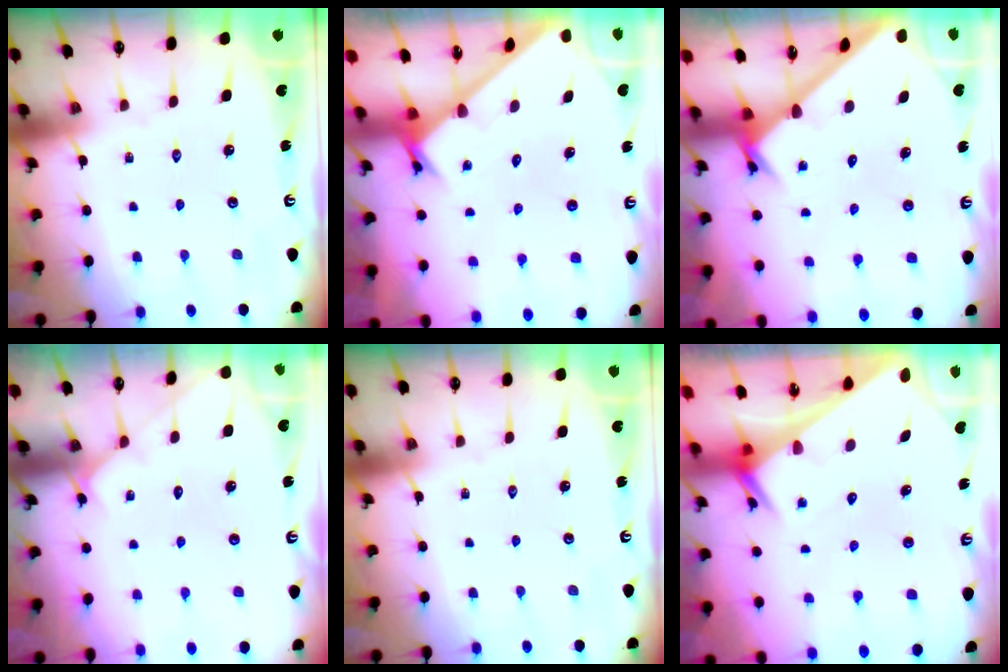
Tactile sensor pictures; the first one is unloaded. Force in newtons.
{"total": 1.7, "press": 1.7, "slide": 0.1}
{"total": 1.7, "press": 1.7, "slide": 0.1}
{"total": 2.6, "press": 2.6, "slide": 0.3}
{"total": 0.0}
{"total": 2.7, "press": 2.7, "slide": 0.1}